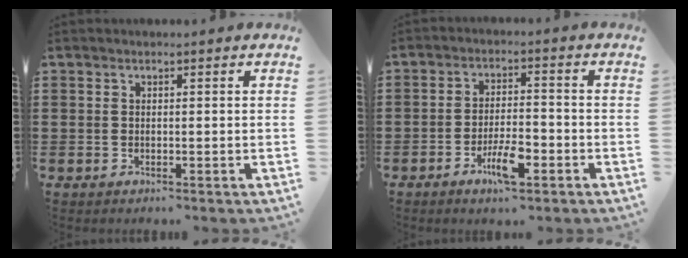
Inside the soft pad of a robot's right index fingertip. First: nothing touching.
{"total": 6.2, "force": [-3.2, 1.9, 5.0], "torque": [-0.100, 0.000, -0.059]}